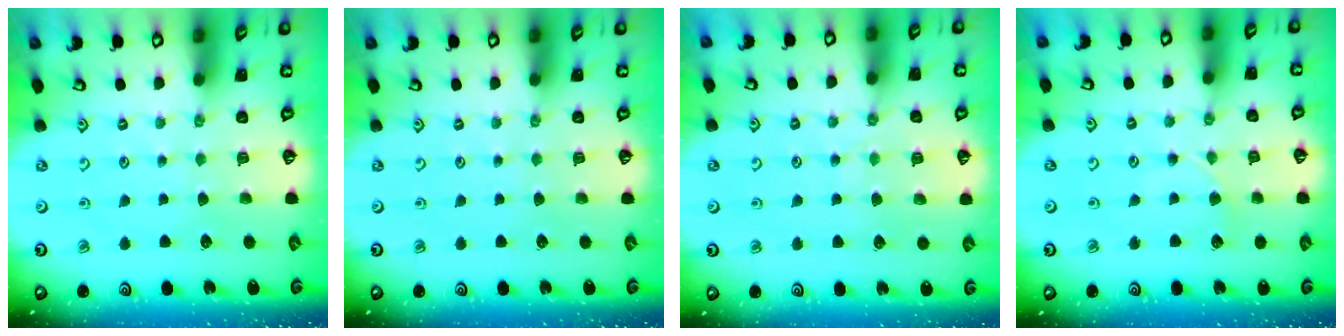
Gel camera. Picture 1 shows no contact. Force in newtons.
{"total": 0.0}
{"total": 4.8, "press": 4.7, "slide": 0.7}
{"total": 2.2, "press": 2.2, "slide": 0.3}